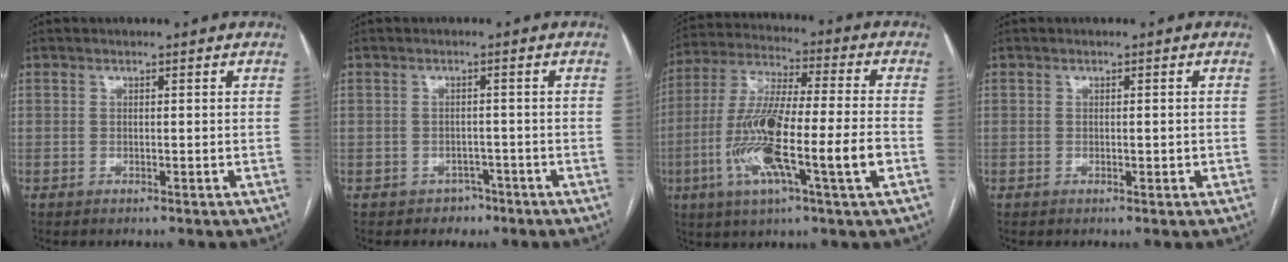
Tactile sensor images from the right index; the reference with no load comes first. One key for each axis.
{"total": 2.5, "fx": -1.6, "fy": 1.9, "fz": 0.1, "tx": -0.002, "ty": 0.011, "tz": -0.019}
{"total": 17.4, "fx": -4.8, "fy": 1.1, "fz": 16.7, "tx": -0.330, "ty": -0.008, "tz": -0.085}
{"total": 1.5, "fx": -0.3, "fy": 0.6, "fz": 1.3, "tx": -0.024, "ty": 0.001, "tz": 0.002}